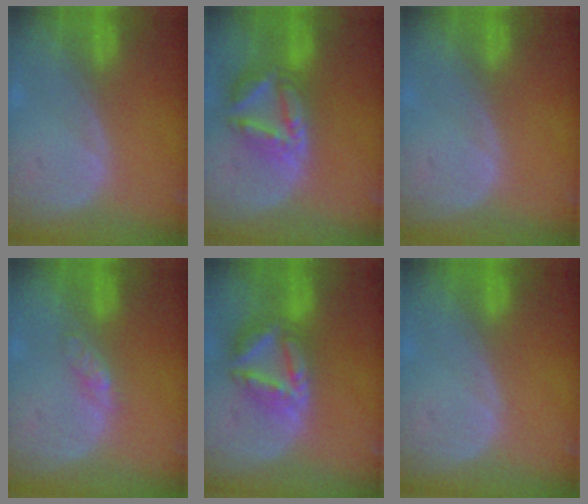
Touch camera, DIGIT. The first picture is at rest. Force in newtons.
{"total": 8.2, "press": 7.1, "slide": 4.2}
{"total": 0.0}
{"total": 2.4, "press": 2.4, "slide": 0.2}
{"total": 8.2, "press": 7.1, "slide": 4.0}
{"total": 0.0}